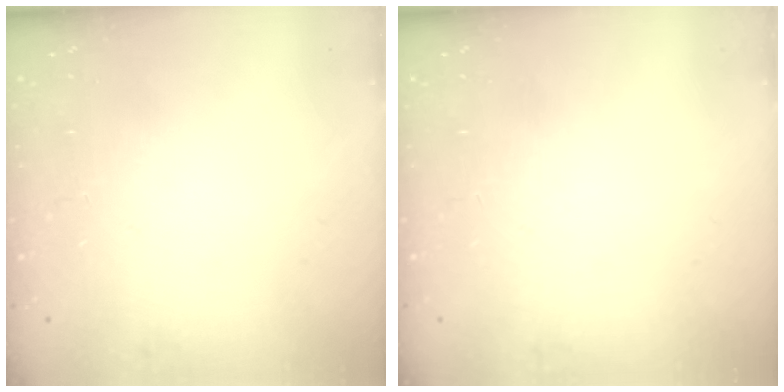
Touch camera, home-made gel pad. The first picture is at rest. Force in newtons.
{"total": 0.0}